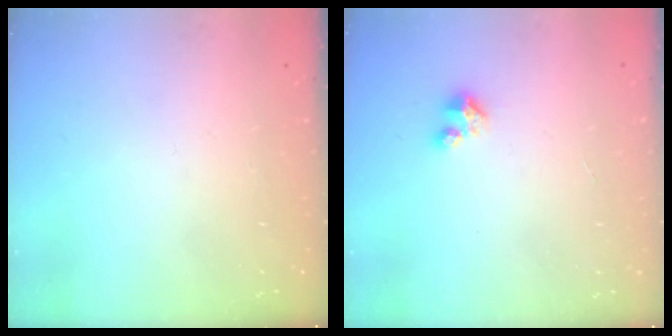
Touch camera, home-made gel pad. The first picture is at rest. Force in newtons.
{"total": 2.5, "press": 2.5, "slide": 0.3}